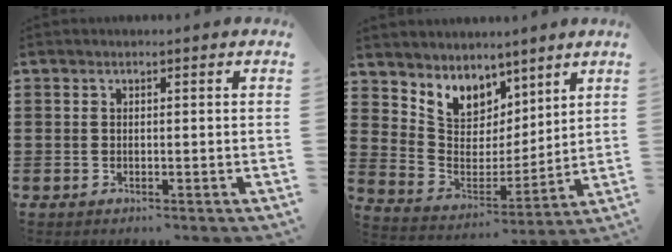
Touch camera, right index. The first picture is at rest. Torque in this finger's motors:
{"motor_torque": [1.12, 1.02, 0.50, 0.12]}